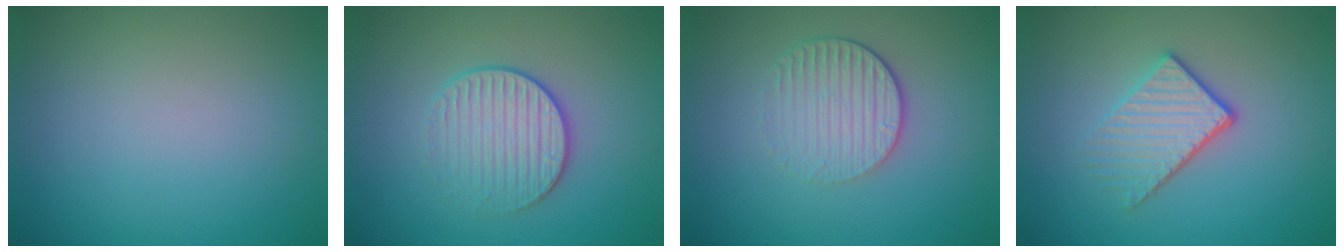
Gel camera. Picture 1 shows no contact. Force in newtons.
{"total": 3.2, "press": 2.9, "slide": 1.5}
{"total": 3.7, "press": 2.7, "slide": 2.6}
{"total": 3.5, "press": 2.6, "slide": 2.3}